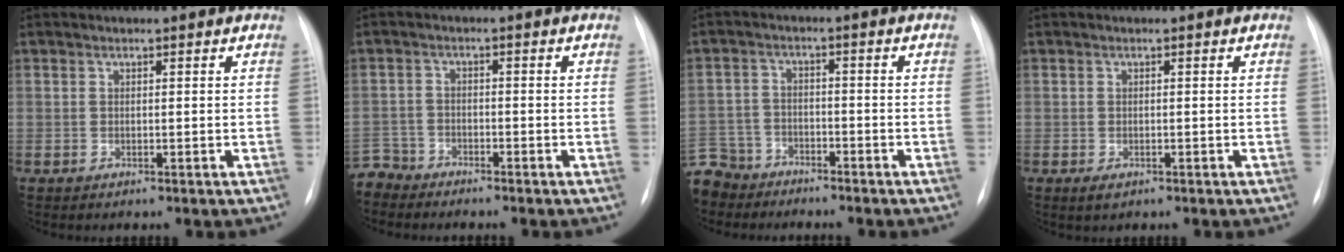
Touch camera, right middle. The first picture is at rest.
{"total": 4.6, "force": [-4.3, 1.3, -0.8], "torque": [0.021, -0.006, -0.086]}
{"total": 10.6, "force": [-8.6, 6.0, 1.6], "torque": [-0.066, 0.004, -0.157]}
{"total": 1.4, "force": [-0.7, 0.8, 0.9], "torque": [-0.014, 0.000, -0.003]}